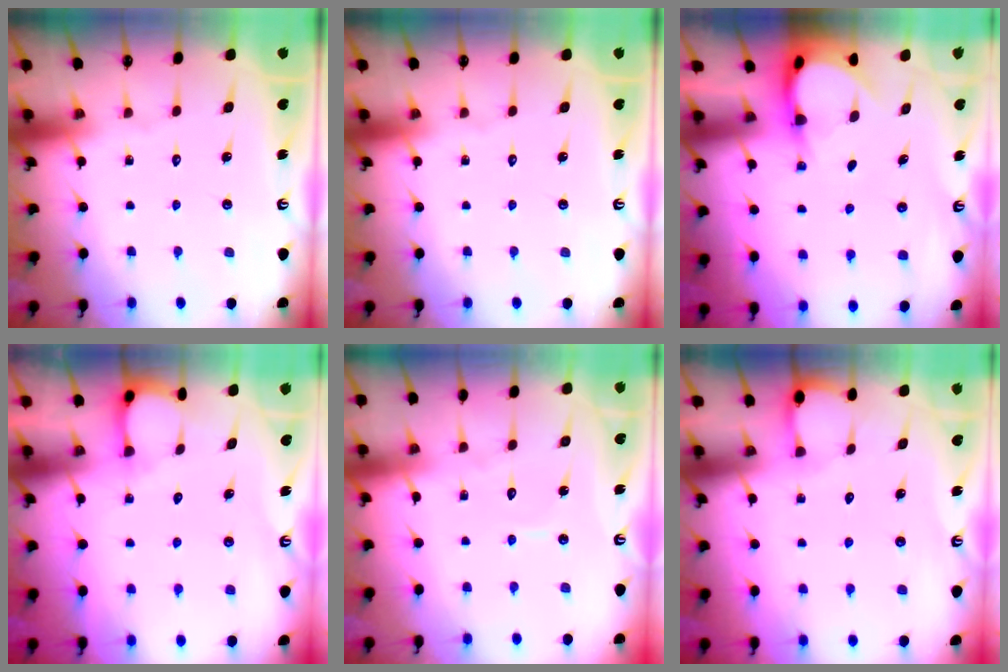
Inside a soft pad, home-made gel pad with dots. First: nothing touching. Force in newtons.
{"total": 0.0}
{"total": 3.7, "press": 3.6, "slide": 0.4}
{"total": 2.9, "press": 2.9, "slide": 0.4}
{"total": 3.6, "press": 3.6, "slide": 0.1}
{"total": 2.5, "press": 2.4, "slide": 0.4}